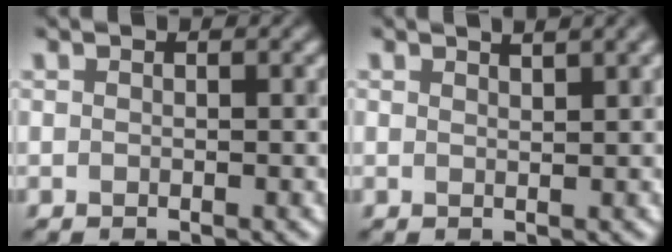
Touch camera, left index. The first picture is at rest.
{"total": 1.9, "force": [1.5, 0.3, 1.2], "torque": [-0.009, 0.005, 0.021]}